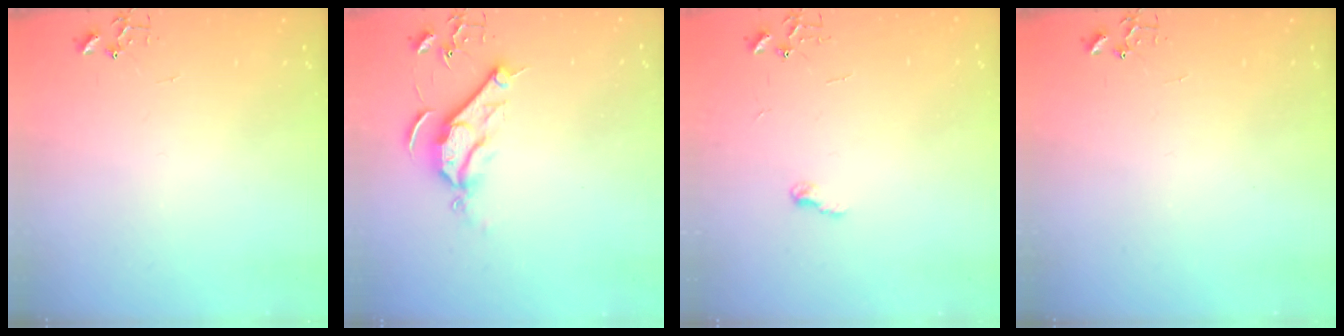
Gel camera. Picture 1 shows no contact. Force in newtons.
{"total": 9.1, "press": 9.1, "slide": 0.1}
{"total": 5.9, "press": 5.9, "slide": 0.4}
{"total": 0.0}